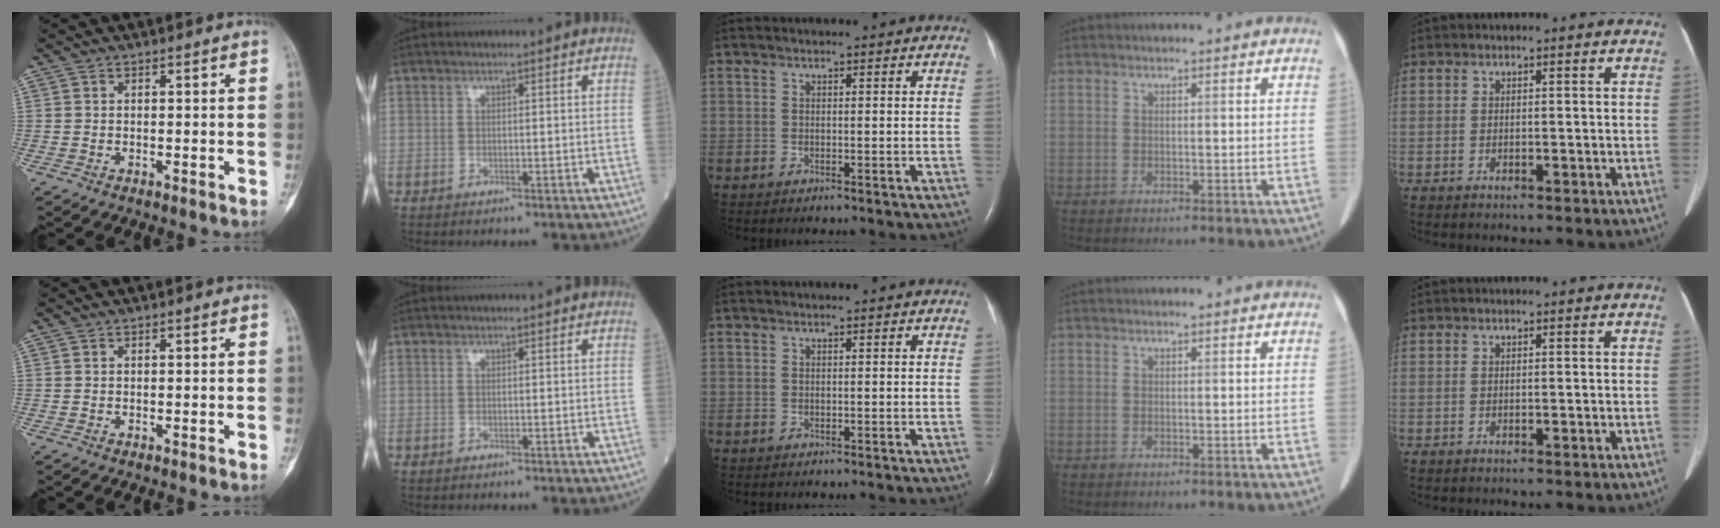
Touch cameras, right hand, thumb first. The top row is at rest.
{}